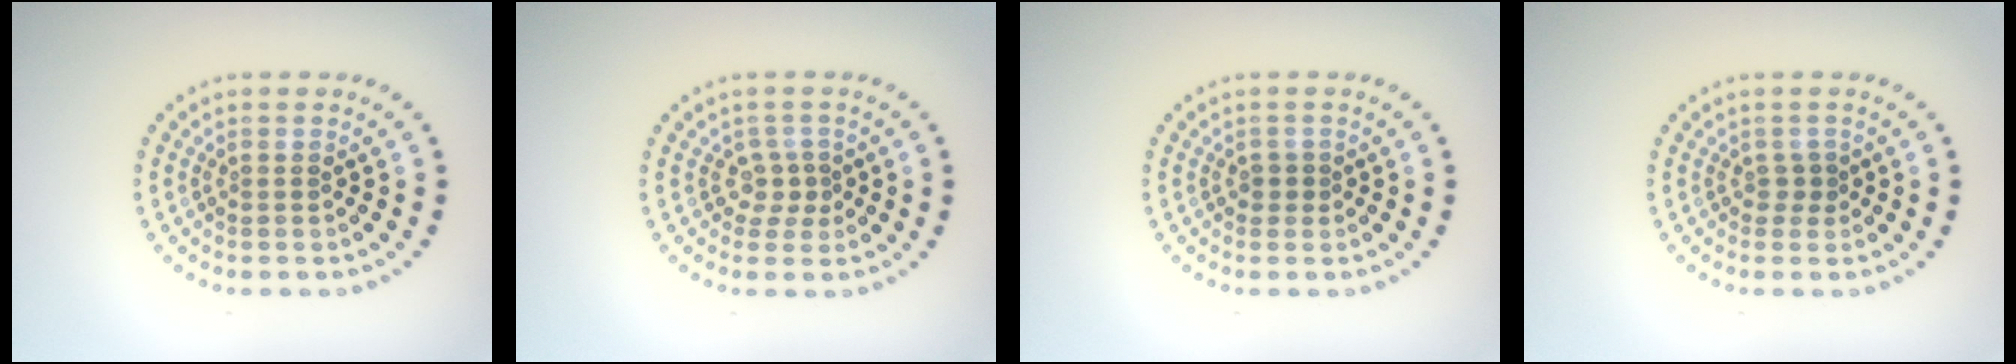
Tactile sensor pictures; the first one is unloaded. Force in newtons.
{"total": 1.7, "press": 1.2, "slide": 1.2}
{"total": 1.0, "press": 0.9, "slide": 0.4}
{"total": 0.9, "press": 0.8, "slide": 0.5}